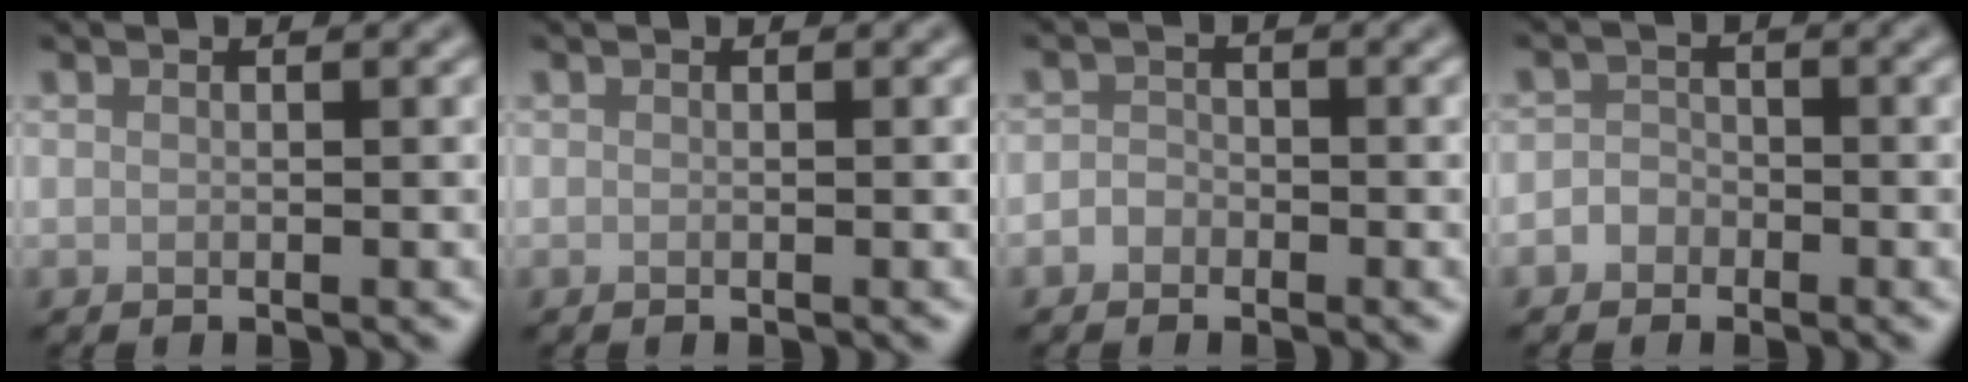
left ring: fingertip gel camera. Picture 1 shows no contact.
{"total": 0.0}
{"total": 1.3, "force": [-0.7, 1.1, 0.3], "torque": [0.000, 0.001, -0.016]}
{"total": 1.6, "force": [-0.9, 1.3, 0.3], "torque": [0.001, 0.003, -0.020]}